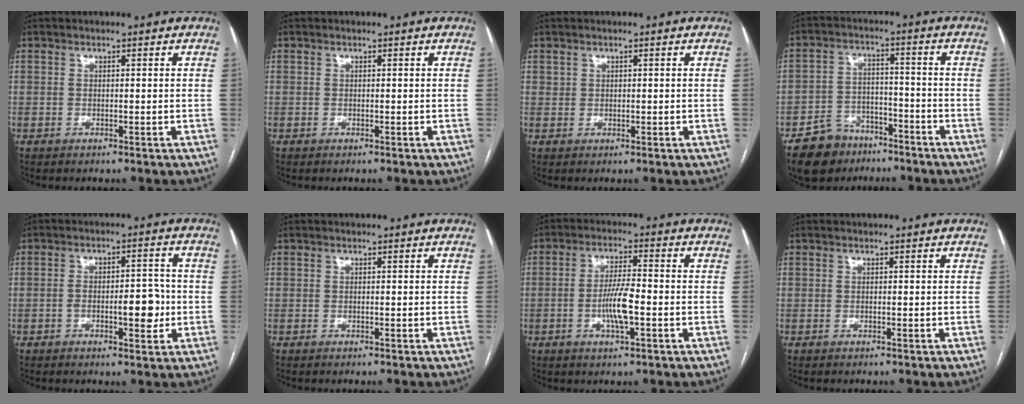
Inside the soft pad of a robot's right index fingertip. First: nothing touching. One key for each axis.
{"total": 0.0}
{"total": 0.8, "fx": 0.5, "fy": 0.7, "fz": 0.1, "tx": 0.006, "ty": 0.000, "tz": 0.009}
{"total": 8.9, "fx": -6.5, "fy": 5.6, "fz": 2.3, "tx": -0.049, "ty": 0.009, "tz": -0.107}
{"total": 6.1, "fx": -1.4, "fy": 2.1, "fz": 5.5, "tx": -0.082, "ty": 0.012, "tz": -0.016}
{"total": 0.0}
{"total": 6.3, "fx": -1.6, "fy": 1.1, "fz": 6.0, "tx": -0.117, "ty": 0.001, "tz": -0.029}
{"total": 0.0}